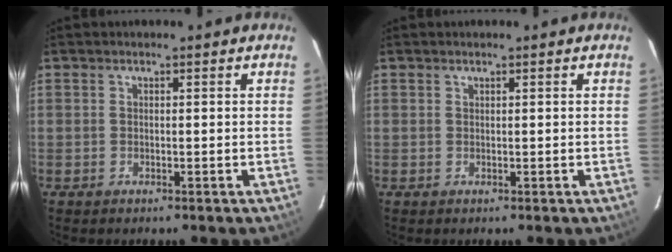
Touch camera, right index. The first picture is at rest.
{"total": 0.0}